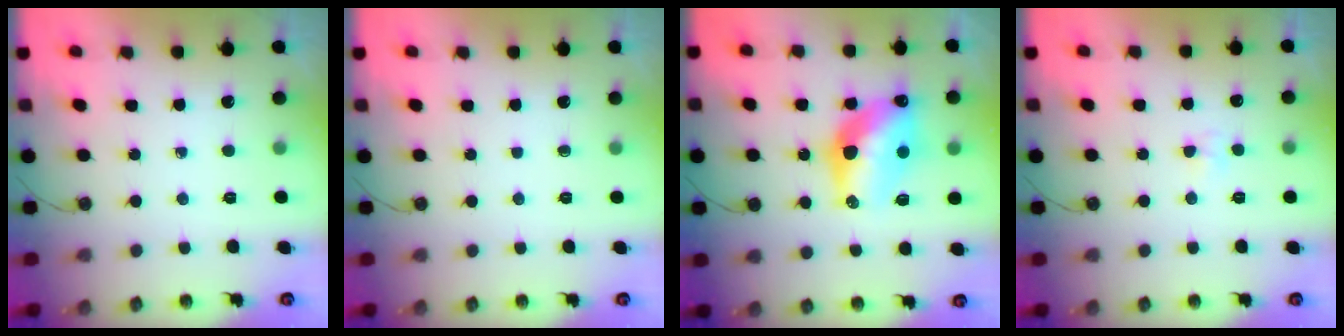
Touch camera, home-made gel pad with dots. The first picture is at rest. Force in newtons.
{"total": 0.0}
{"total": 14.1, "press": 14.1, "slide": 0.8}
{"total": 2.9, "press": 2.8, "slide": 0.5}